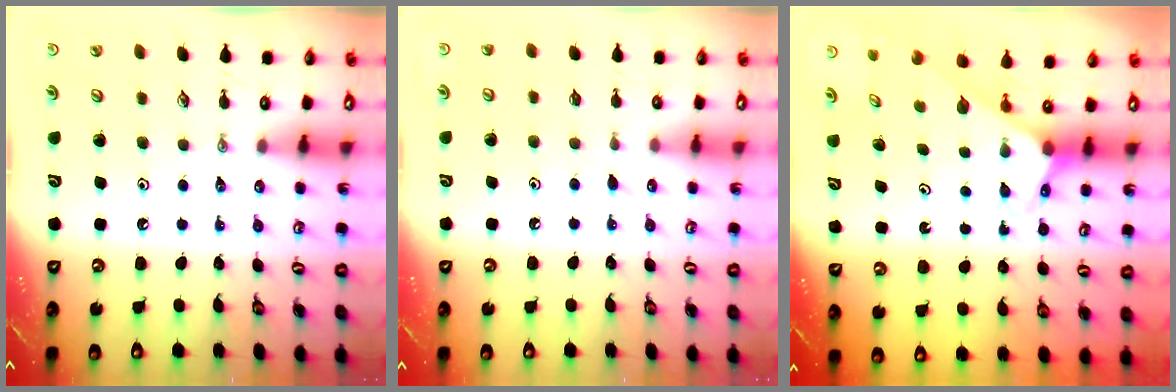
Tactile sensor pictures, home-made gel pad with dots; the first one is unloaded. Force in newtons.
{"total": 6.5, "press": 6.5, "slide": 0.4}
{"total": 2.6, "press": 2.6, "slide": 0.1}